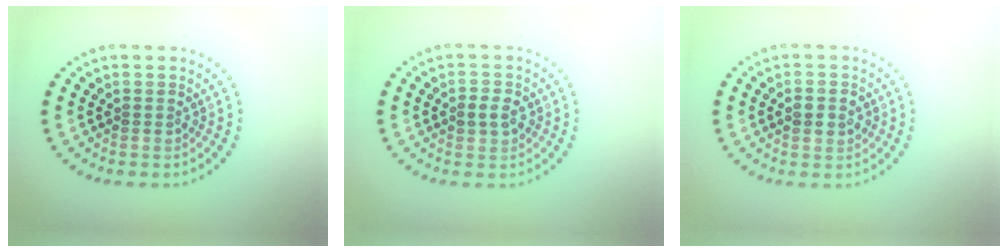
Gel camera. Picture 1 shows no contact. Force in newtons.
{"total": 2.1, "press": 2.1, "slide": 0.3}
{"total": 2.0, "press": 2.0, "slide": 0.1}